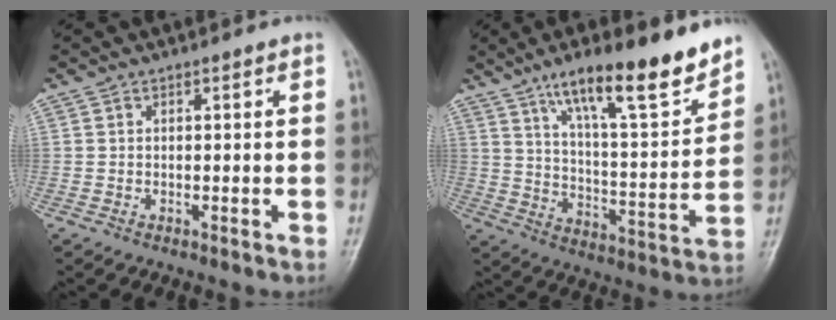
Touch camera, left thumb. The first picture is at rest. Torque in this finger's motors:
{"motor_torque": [0.53, 0.40, 1.48, -1.30, 0.31]}